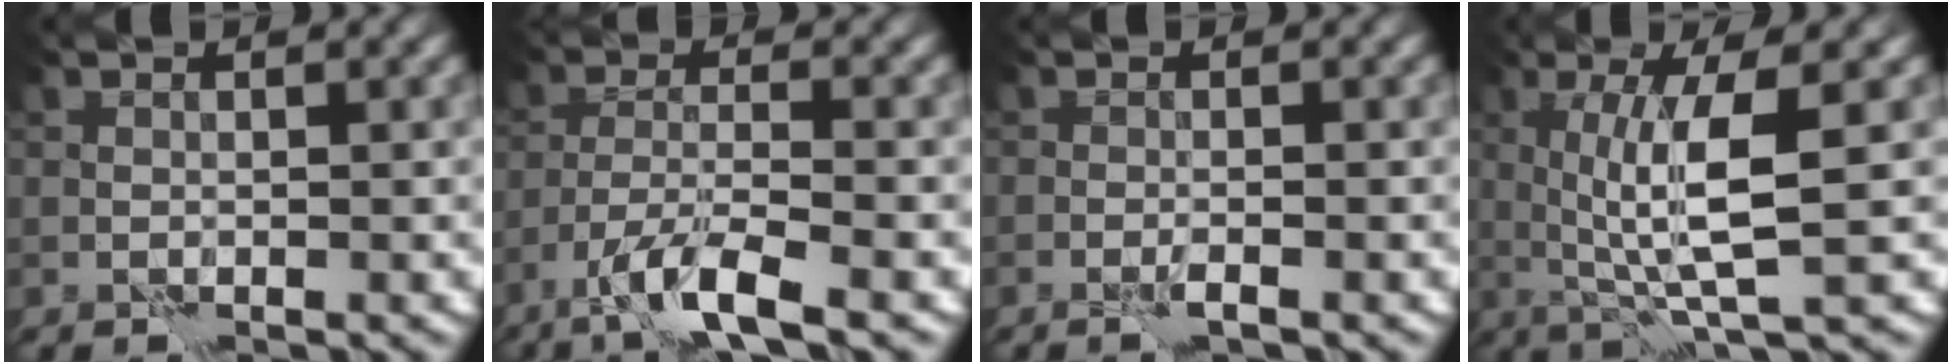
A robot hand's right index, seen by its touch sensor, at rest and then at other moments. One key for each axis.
{"total": 5.6, "fx": -3.7, "fy": 1.0, "fz": 4.1, "tx": -0.078, "ty": -0.004, "tz": -0.075}
{"total": 0.7, "fx": -0.4, "fy": -0.2, "fz": 0.5, "tx": -0.012, "ty": 0.001, "tz": -0.009}
{"total": 5.8, "fx": 1.1, "fy": 0.9, "fz": 5.6, "tx": -0.104, "ty": -0.003, "tz": 0.022}